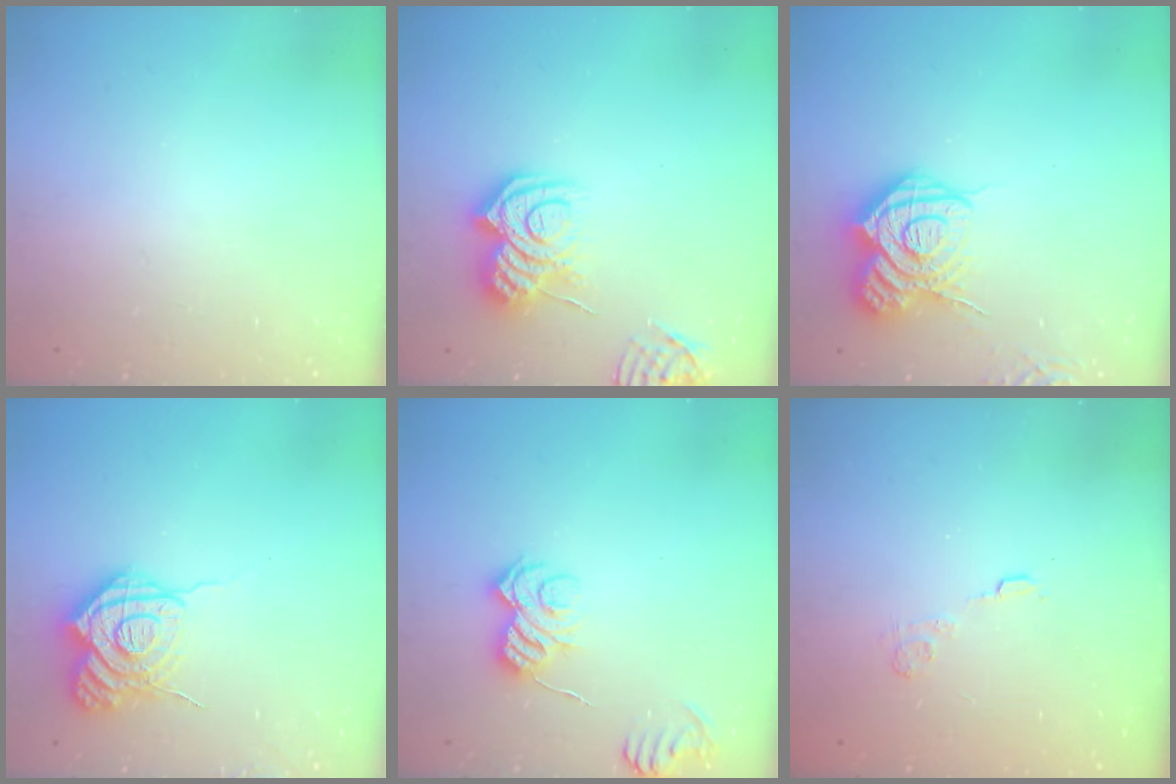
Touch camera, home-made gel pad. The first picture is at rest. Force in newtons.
{"total": 12.1, "press": 12.1, "slide": 1.2}
{"total": 16.2, "press": 16.1, "slide": 1.9}
{"total": 14.1, "press": 14.0, "slide": 1.3}
{"total": 8.2, "press": 8.2, "slide": 0.5}
{"total": 2.9, "press": 2.5, "slide": 1.6}